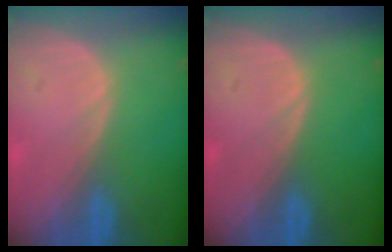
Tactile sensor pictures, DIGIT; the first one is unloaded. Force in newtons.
{"total": 0.0}